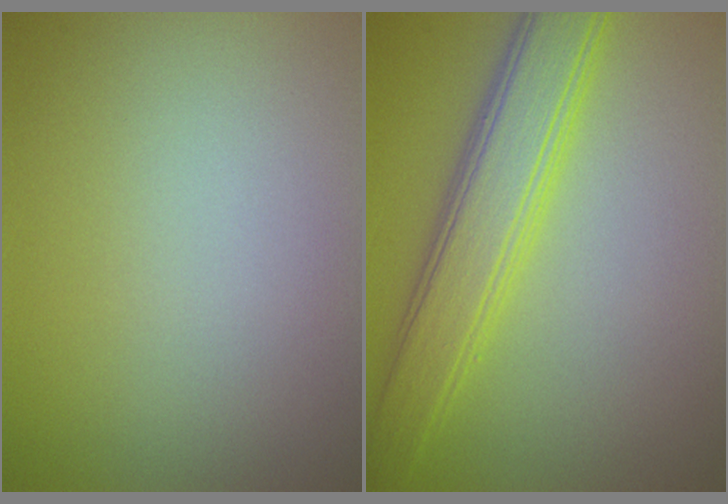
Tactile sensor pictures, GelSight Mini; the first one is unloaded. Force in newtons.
{"total": 5.5, "press": 5.5, "slide": 0.2}